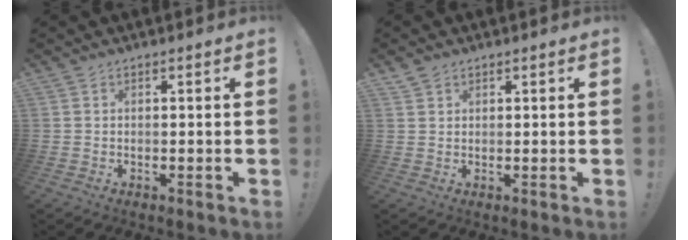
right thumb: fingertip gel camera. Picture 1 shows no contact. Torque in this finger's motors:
{"motor_torque": [-0.07, 0.00, 0.13, 0.02, 0.00]}